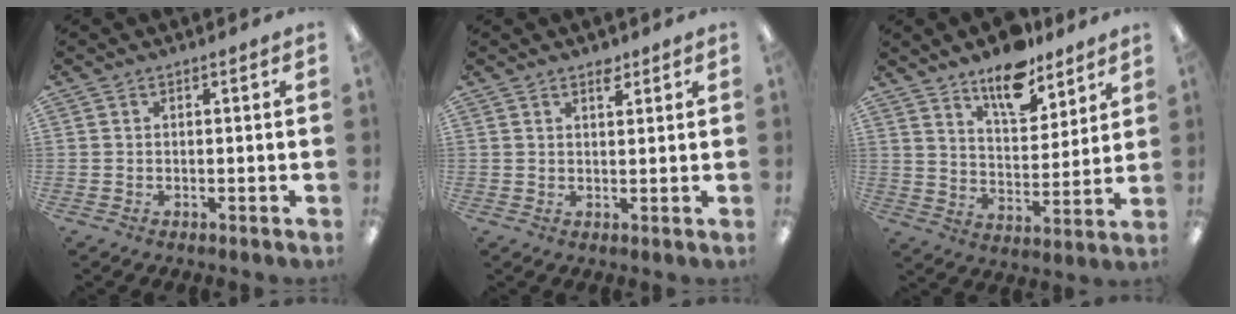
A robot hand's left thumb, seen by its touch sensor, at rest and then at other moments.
{"total": 2.5, "force": [2.1, 1.0, 1.1], "torque": [0.000, -0.012, 0.033]}
{"total": 12.0, "force": [9.8, 4.8, 5.2], "torque": [-0.075, -0.062, 0.175]}